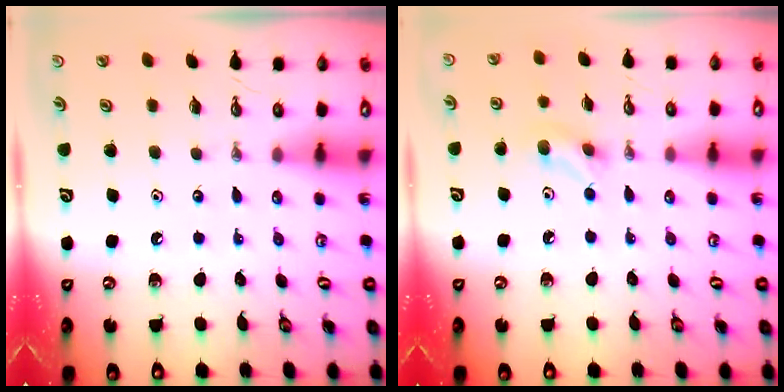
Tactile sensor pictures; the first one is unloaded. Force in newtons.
{"total": 5.2, "press": 5.0, "slide": 1.4}